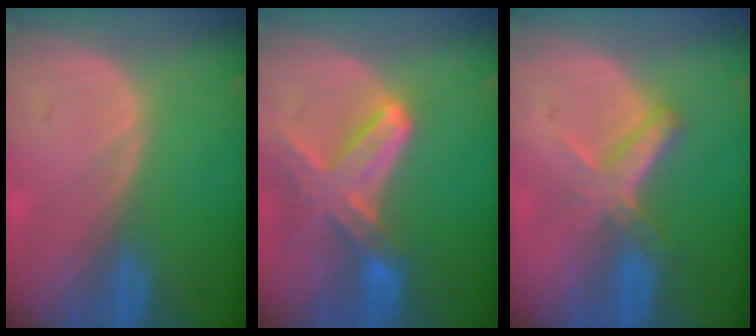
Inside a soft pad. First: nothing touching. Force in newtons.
{"total": 7.9, "press": 7.0, "slide": 3.6}
{"total": 5.5, "press": 4.9, "slide": 2.5}